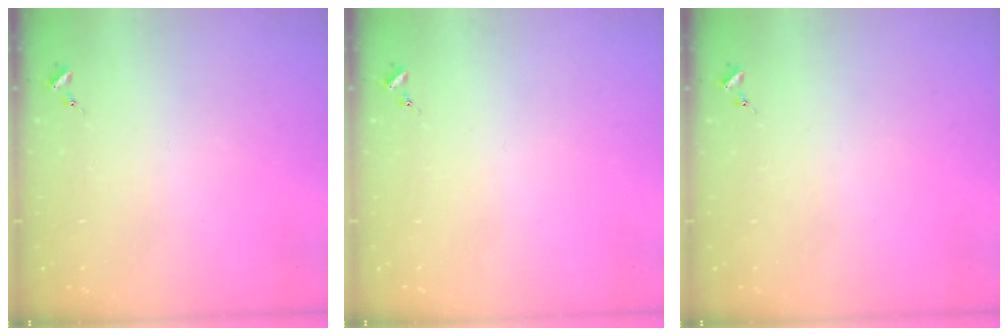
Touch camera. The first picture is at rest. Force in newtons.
{"total": 0.0}
{"total": 0.0}